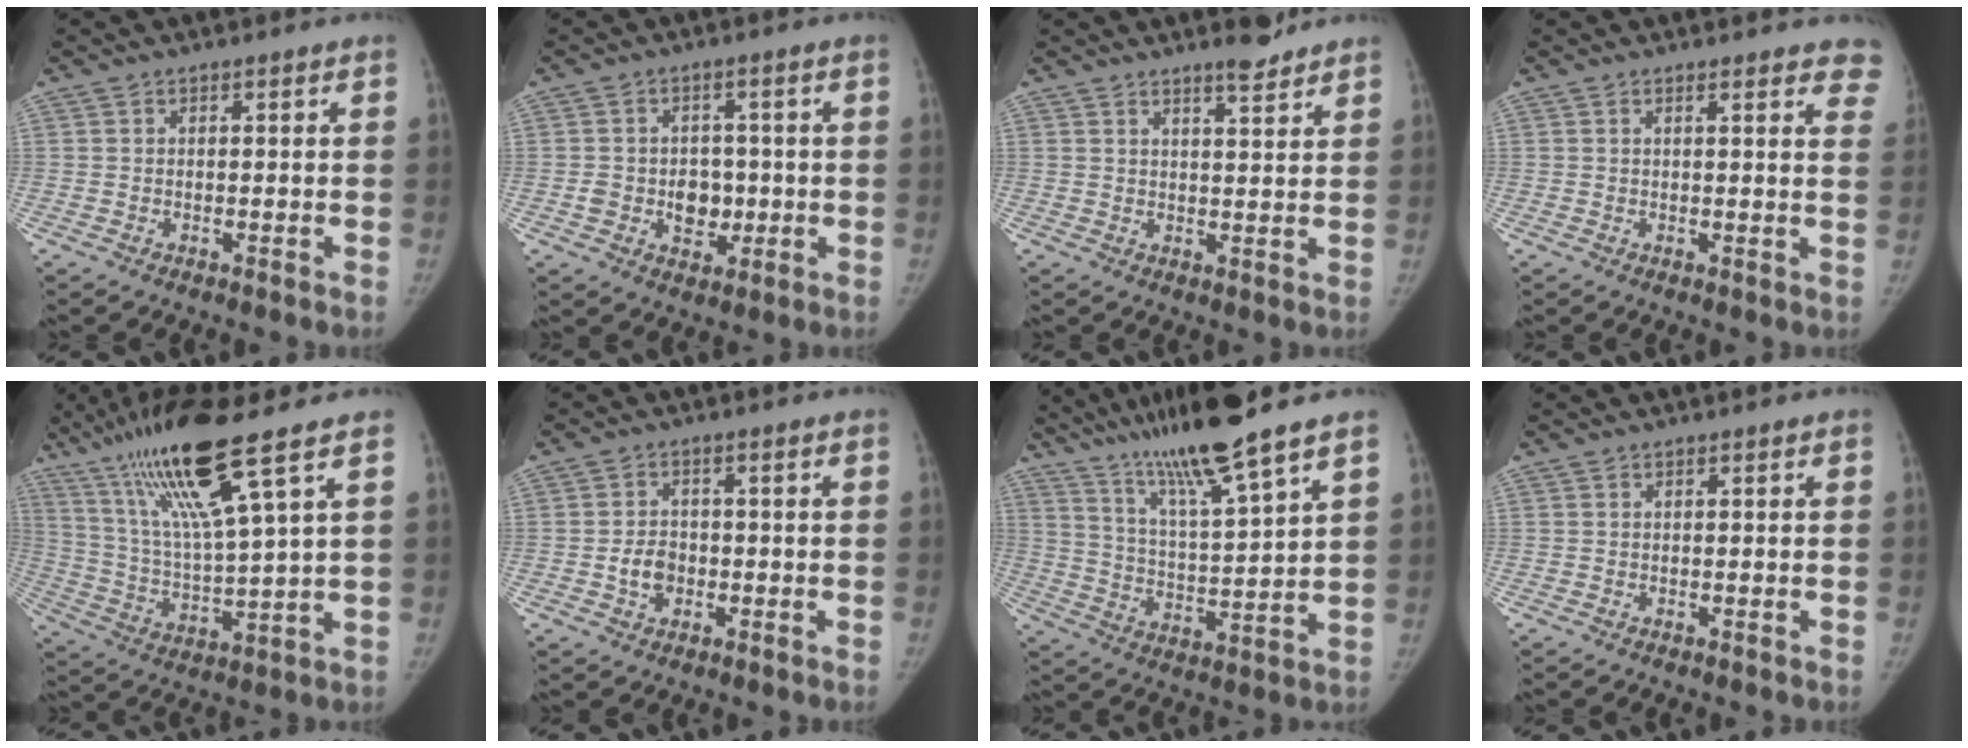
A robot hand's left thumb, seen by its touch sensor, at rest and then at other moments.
{"total": 6.5, "force": [-1.0, 5.2, 3.9], "torque": [-0.024, 0.007, -0.008]}
{"total": 4.3, "force": [3.6, 0.8, 2.3], "torque": [-0.025, -0.028, 0.052]}
{"total": 7.2, "force": [5.9, 1.9, 3.6], "torque": [-0.010, -0.019, 0.047]}
{"total": 17.3, "force": [10.7, 0.8, 13.6], "torque": [-0.264, -0.043, 0.204]}
{"total": 4.1, "force": [-0.9, 3.1, 2.4], "torque": [-0.030, 0.009, -0.016]}
{"total": 15.9, "force": [12.2, 0.0, 10.2], "torque": [-0.173, -0.057, 0.219]}
{"total": 0.0}